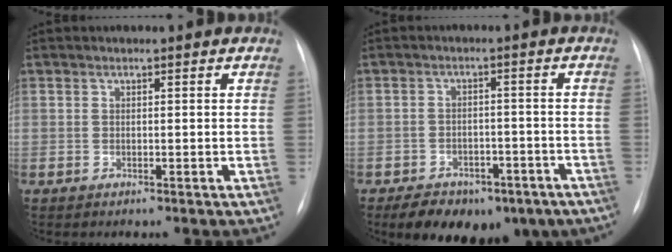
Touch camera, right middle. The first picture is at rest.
{"total": 13.3, "force": [-8.9, 7.2, 6.8], "torque": [-0.101, 0.007, -0.122]}